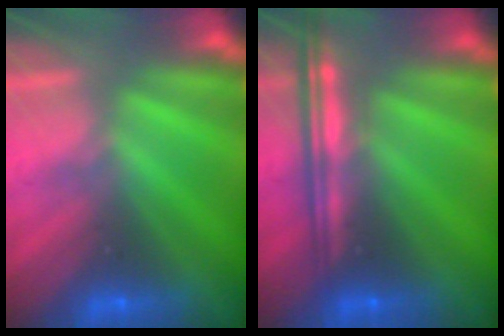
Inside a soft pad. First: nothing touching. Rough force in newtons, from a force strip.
{"total": 6.9}